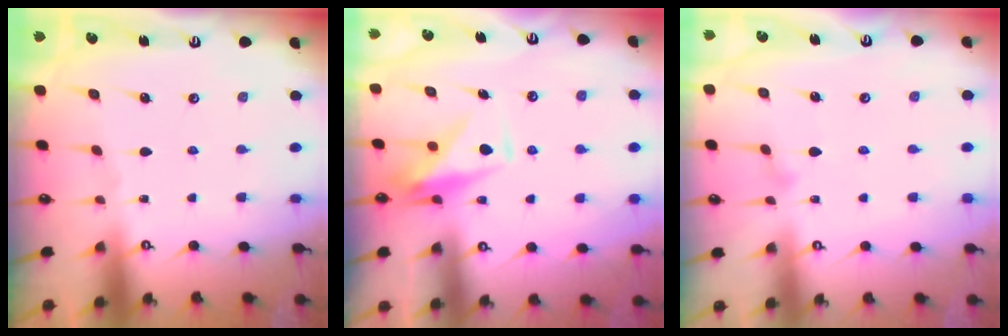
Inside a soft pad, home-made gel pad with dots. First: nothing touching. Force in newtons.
{"total": 8.8, "press": 8.8, "slide": 0.1}
{"total": 7.3, "press": 7.2, "slide": 0.7}